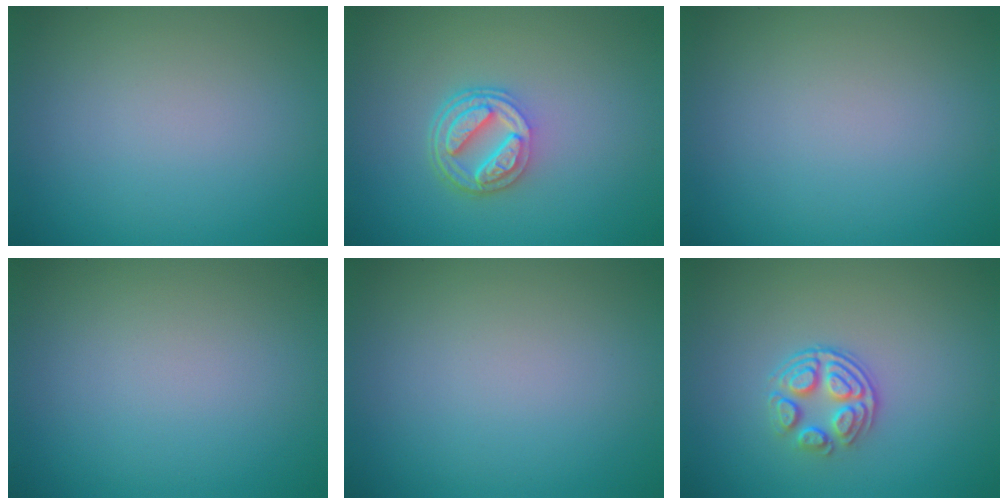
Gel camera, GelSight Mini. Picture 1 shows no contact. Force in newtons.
{"total": 4.3, "press": 3.3, "slide": 2.8}
{"total": 0.0}
{"total": 0.0}
{"total": 0.0}
{"total": 3.1, "press": 2.5, "slide": 1.8}